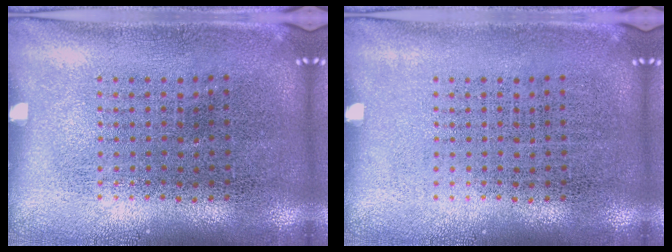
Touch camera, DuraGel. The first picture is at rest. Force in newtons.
{"total": 0.0}